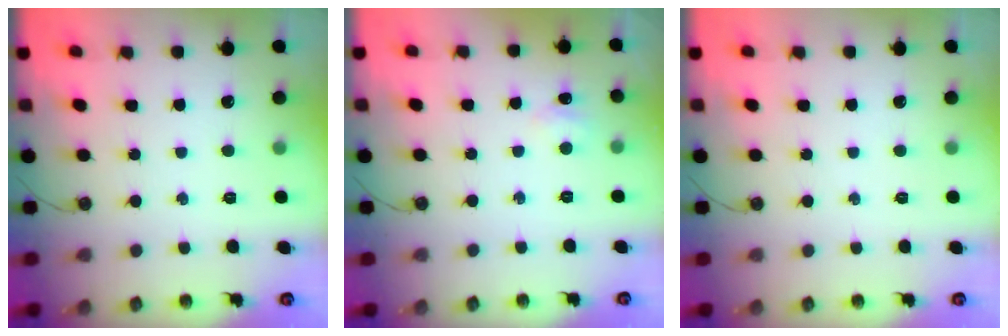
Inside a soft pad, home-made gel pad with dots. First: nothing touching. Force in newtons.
{"total": 5.1, "press": 5.0, "slide": 1.0}
{"total": 0.0}